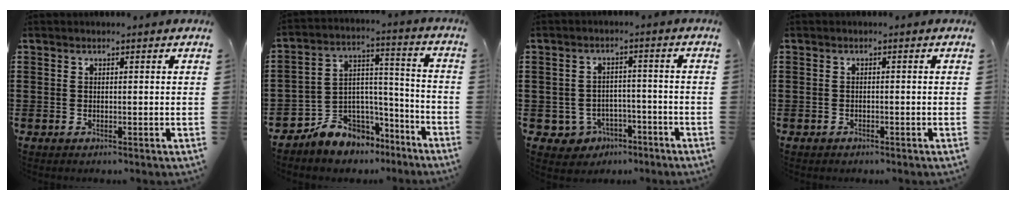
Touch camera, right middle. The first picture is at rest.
{"total": 6.8, "force": [-5.7, 3.8, -0.3], "torque": [-0.012, 0.010, -0.112]}
{"total": 3.6, "force": [-2.6, 2.3, 0.6], "torque": [-0.022, 0.007, -0.055]}
{"total": 0.7, "force": [-0.6, 0.3, 0.1], "torque": [-0.002, 0.002, -0.014]}